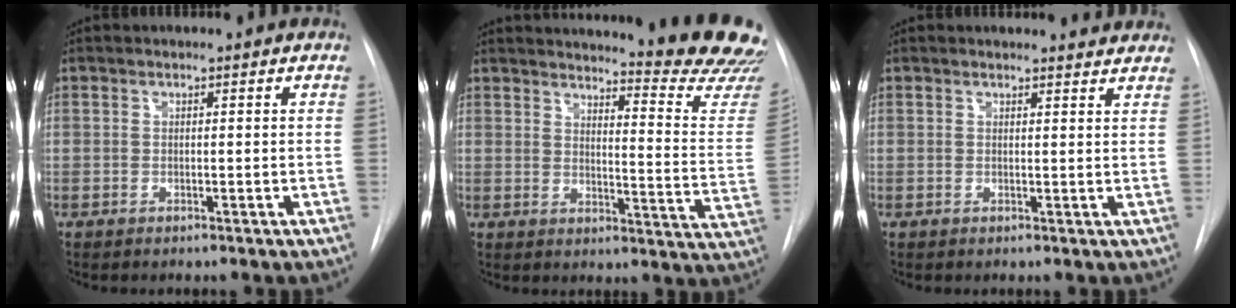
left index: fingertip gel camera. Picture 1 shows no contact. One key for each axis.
{"total": 21.8, "fx": 20.6, "fy": 0.1, "fz": 7.1, "tx": -0.096, "ty": -0.147, "tz": 0.229}
{"total": 3.2, "fx": 3.1, "fy": 0.5, "fz": 0.3, "tx": -0.007, "ty": -0.008, "tz": 0.019}